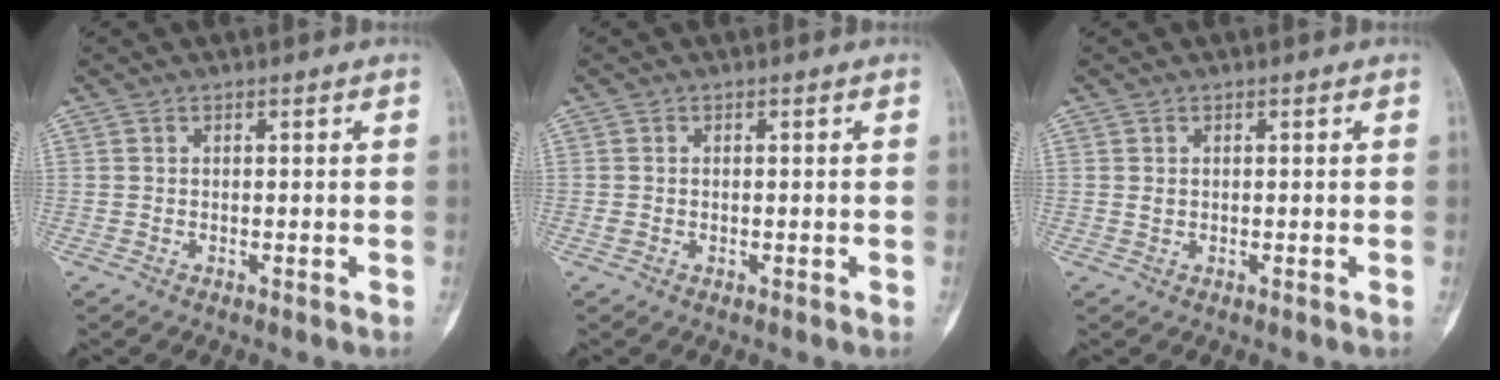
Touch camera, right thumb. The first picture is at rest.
{"total": 0.5, "force": [-0.1, 0.5, 0.2], "torque": [-0.010, 0.001, 0.000]}
{"total": 1.5, "force": [0.4, 0.5, -1.4], "torque": [0.018, 0.004, 0.009]}